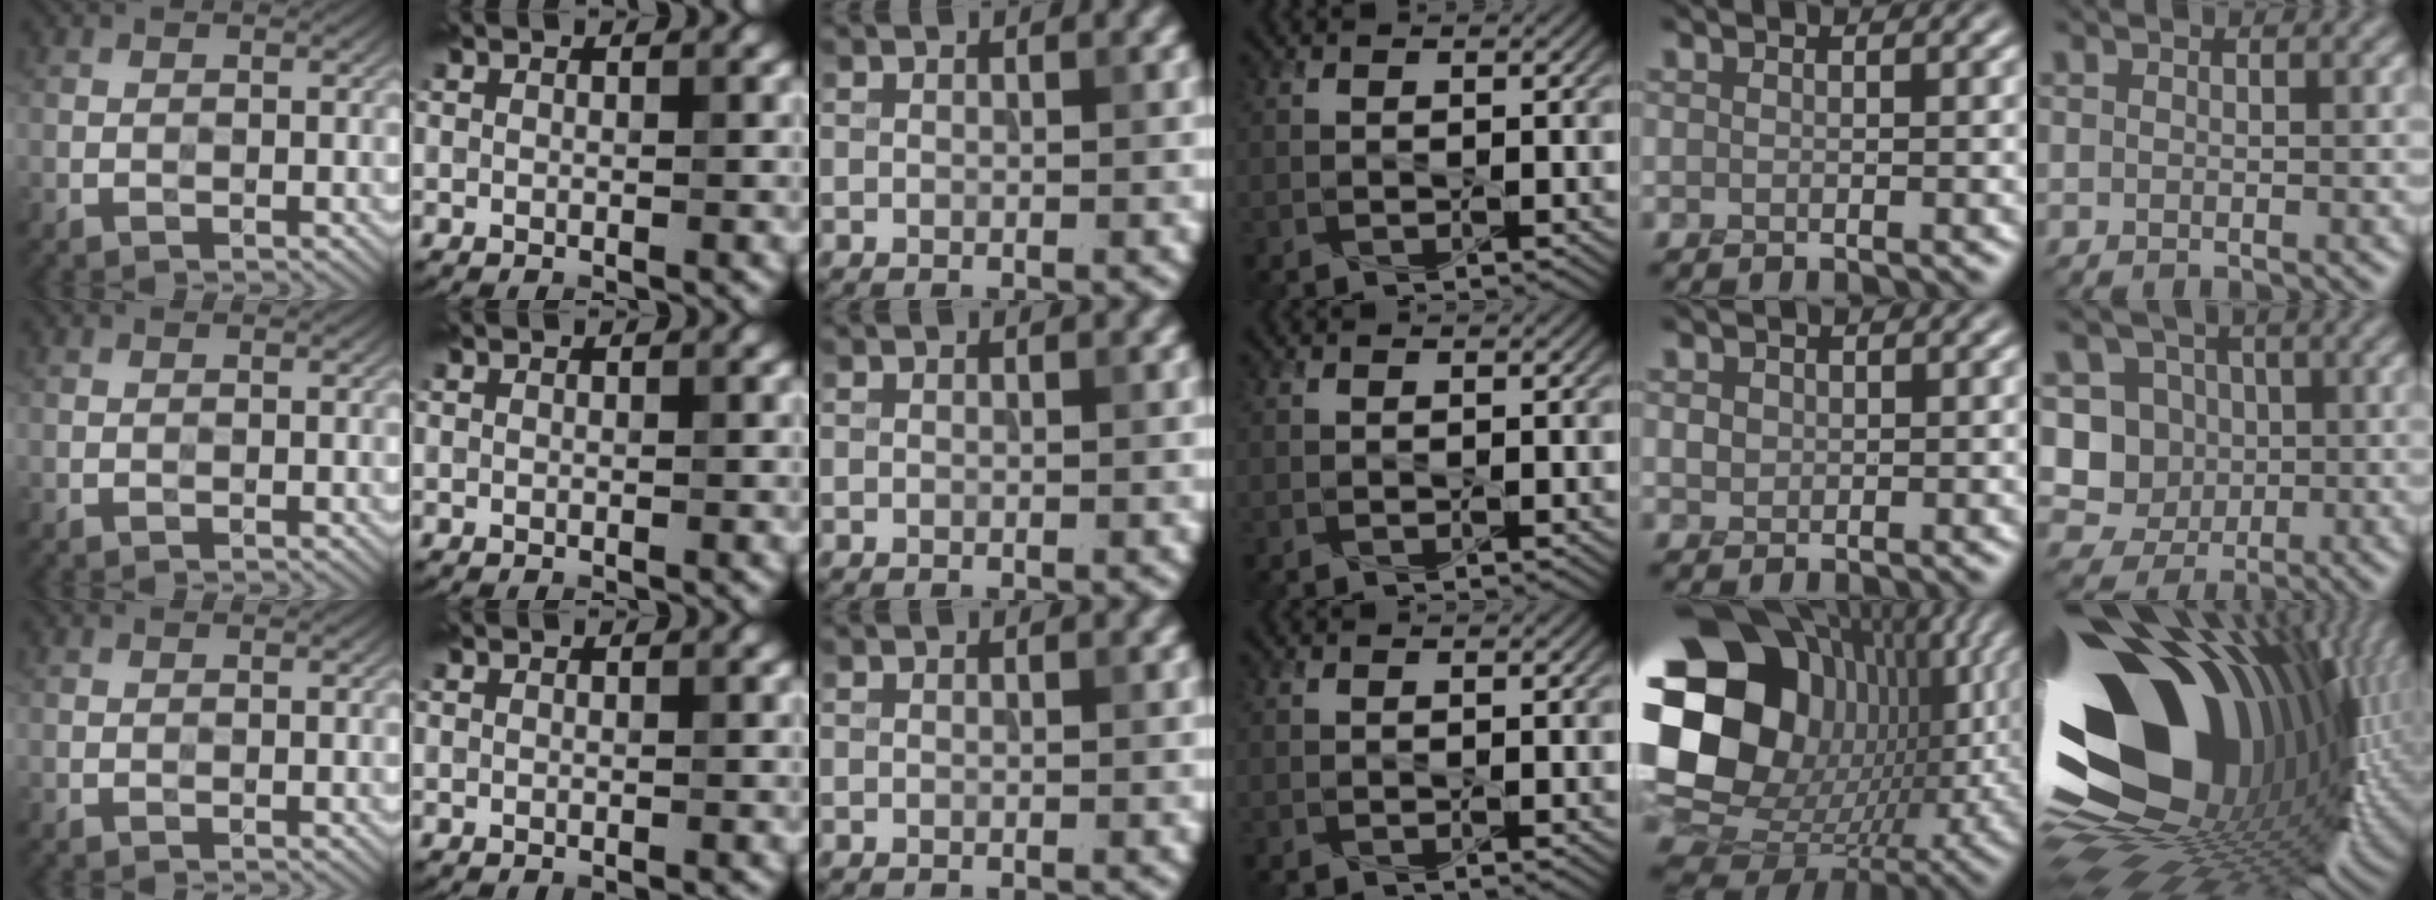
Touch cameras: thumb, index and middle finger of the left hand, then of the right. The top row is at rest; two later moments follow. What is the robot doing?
{"motion": "press", "object": "stapler"}